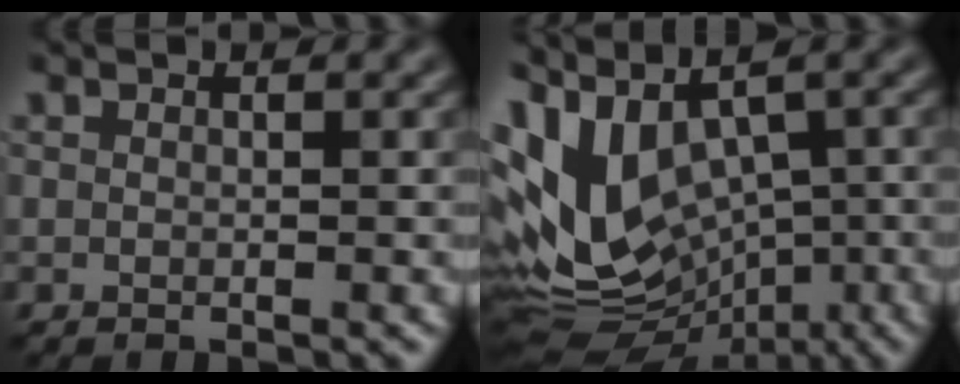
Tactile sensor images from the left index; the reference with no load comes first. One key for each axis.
{"total": 11.4, "fx": -0.3, "fy": 7.1, "fz": 8.9, "tx": -0.180, "ty": -0.001, "tz": 0.010}